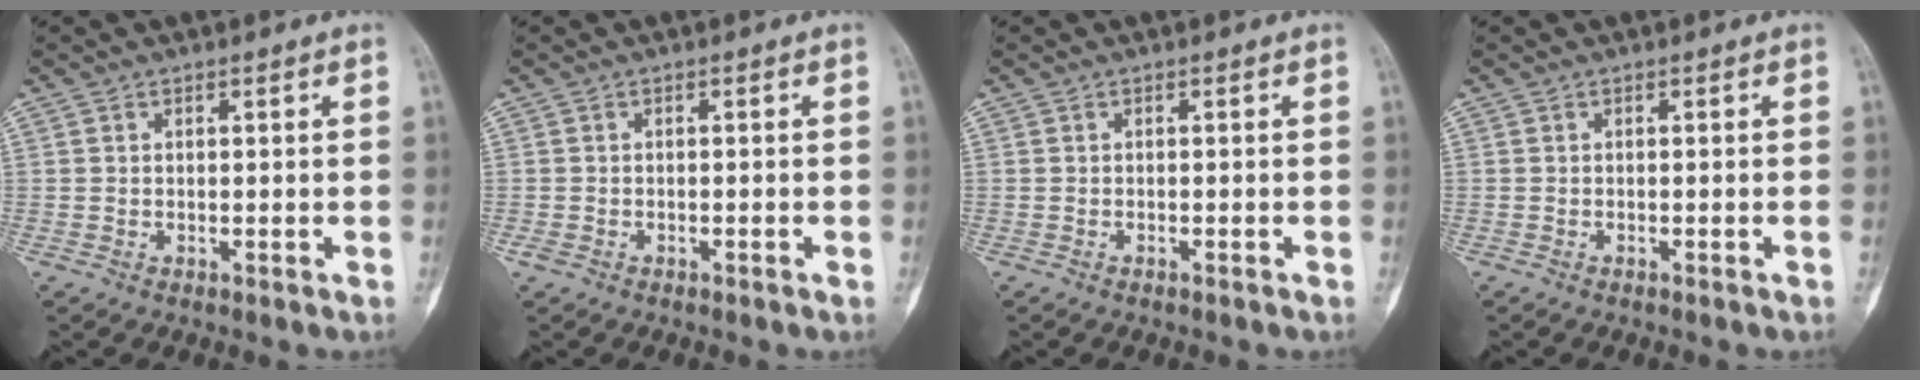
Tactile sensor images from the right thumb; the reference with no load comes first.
{"total": 0.9, "force": [-0.7, 0.3, 0.6], "torque": [-0.012, 0.004, -0.013]}
{"total": 0.5, "force": [-0.5, -0.1, 0.3], "torque": [-0.004, 0.002, -0.006]}
{"total": 0.5, "force": [-0.4, -0.2, 0.3], "torque": [0.002, 0.007, -0.008]}